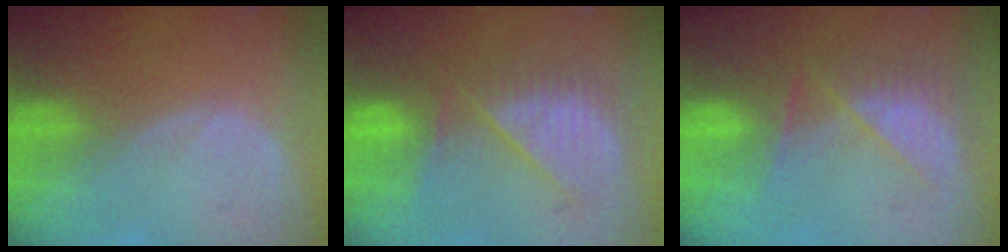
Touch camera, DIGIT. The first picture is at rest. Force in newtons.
{"total": 8.8, "press": 8.7, "slide": 1.4}
{"total": 8.2, "press": 7.0, "slide": 4.3}